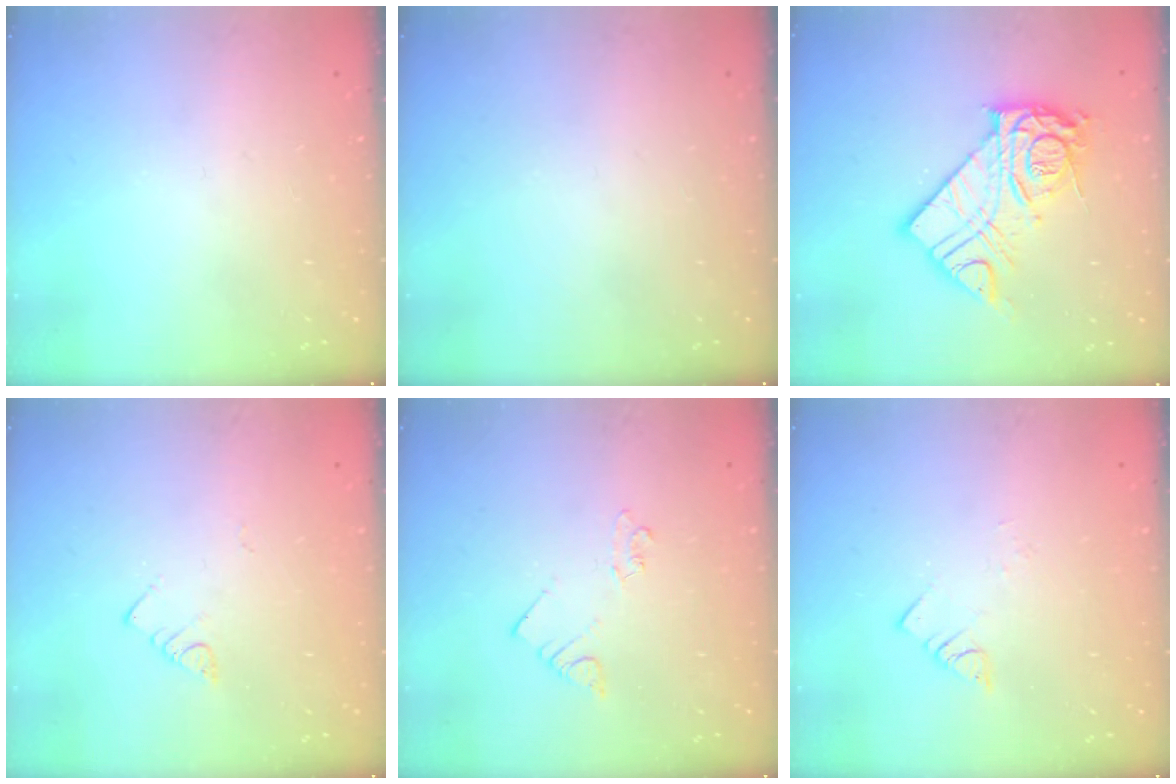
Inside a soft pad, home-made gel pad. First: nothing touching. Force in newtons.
{"total": 0.0}
{"total": 16.0, "press": 16.0, "slide": 1.3}
{"total": 2.7, "press": 2.7, "slide": 0.4}
{"total": 1.4, "press": 1.4, "slide": 0.1}
{"total": 2.7, "press": 2.7, "slide": 0.4}